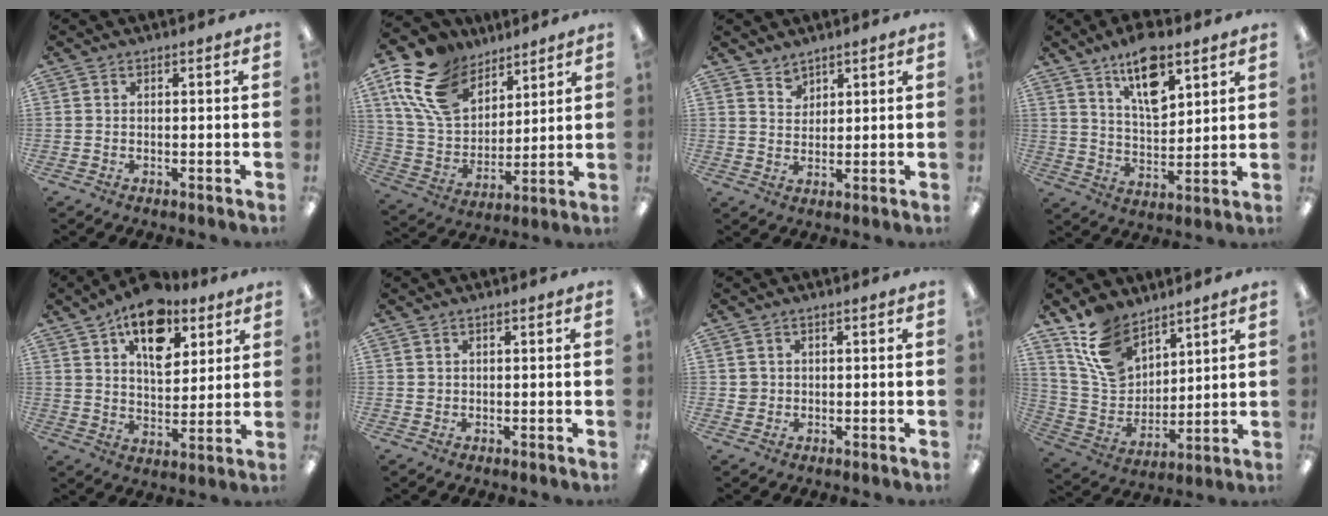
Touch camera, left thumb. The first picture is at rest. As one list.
[{"total": 18.0, "force": [11.2, 11.1, 8.7], "torque": [-0.208, -0.040, 0.212]}, {"total": 3.2, "force": [2.8, 1.6, 0.1], "torque": [0.001, -0.016, 0.053]}, {"total": 12.5, "force": [7.9, 5.6, 7.9], "torque": [-0.122, -0.033, 0.138]}, {"total": 15.3, "force": [8.9, 8.5, 9.0], "torque": [-0.124, -0.036, 0.155]}, {"total": 0.9, "force": [0.5, 0.7, 0.1], "torque": [-0.004, 0.003, 0.008]}, {"total": 1.8, "force": [0.5, 1.7, 0.2], "torque": [-0.006, 0.005, 0.008]}, {"total": 14.4, "force": [9.9, 8.7, 5.9], "torque": [-0.131, -0.044, 0.196]}]